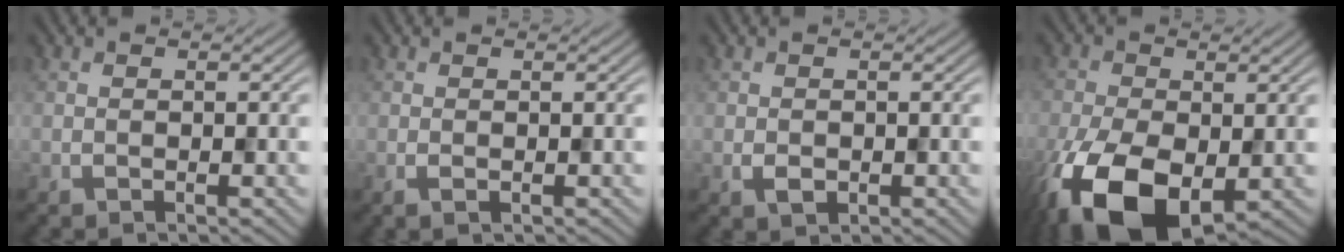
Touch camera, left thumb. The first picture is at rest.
{"total": 1.1, "force": [-0.2, 0.3, 1.0], "torque": [-0.021, -0.003, -0.002]}
{"total": 1.7, "force": [-0.5, 1.2, 1.0], "torque": [-0.023, -0.005, -0.008]}
{"total": 13.5, "force": [-5.9, 7.1, 9.8], "torque": [-0.209, -0.044, -0.092]}